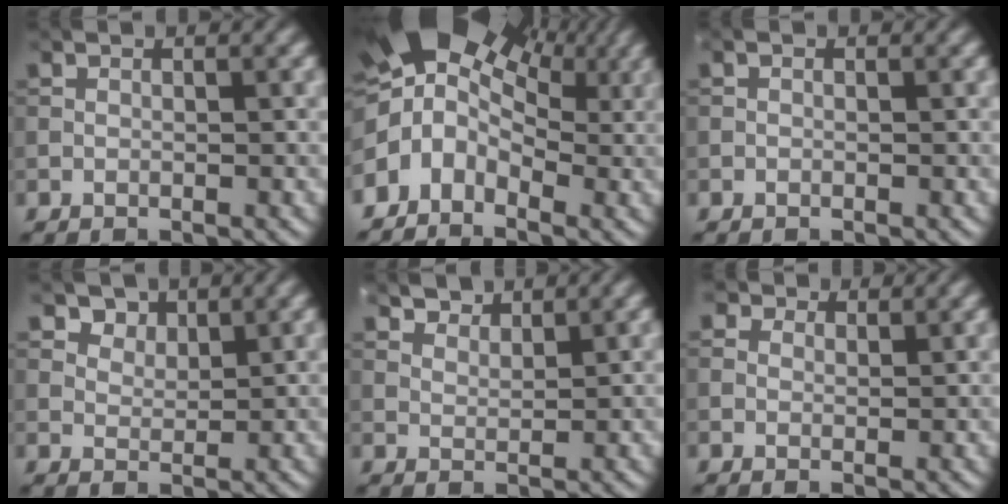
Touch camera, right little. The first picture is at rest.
{"total": 10.6, "force": [0.2, 7.7, 7.3], "torque": [-0.121, 0.005, -0.008]}
{"total": 0.0}
{"total": 2.7, "force": [2.0, 1.6, 0.8], "torque": [-0.027, -0.027, 0.049]}
{"total": 3.0, "force": [2.8, 0.7, 0.8], "torque": [-0.017, -0.004, 0.055]}
{"total": 2.4, "force": [1.9, 1.2, 0.8], "torque": [-0.018, -0.007, 0.030]}